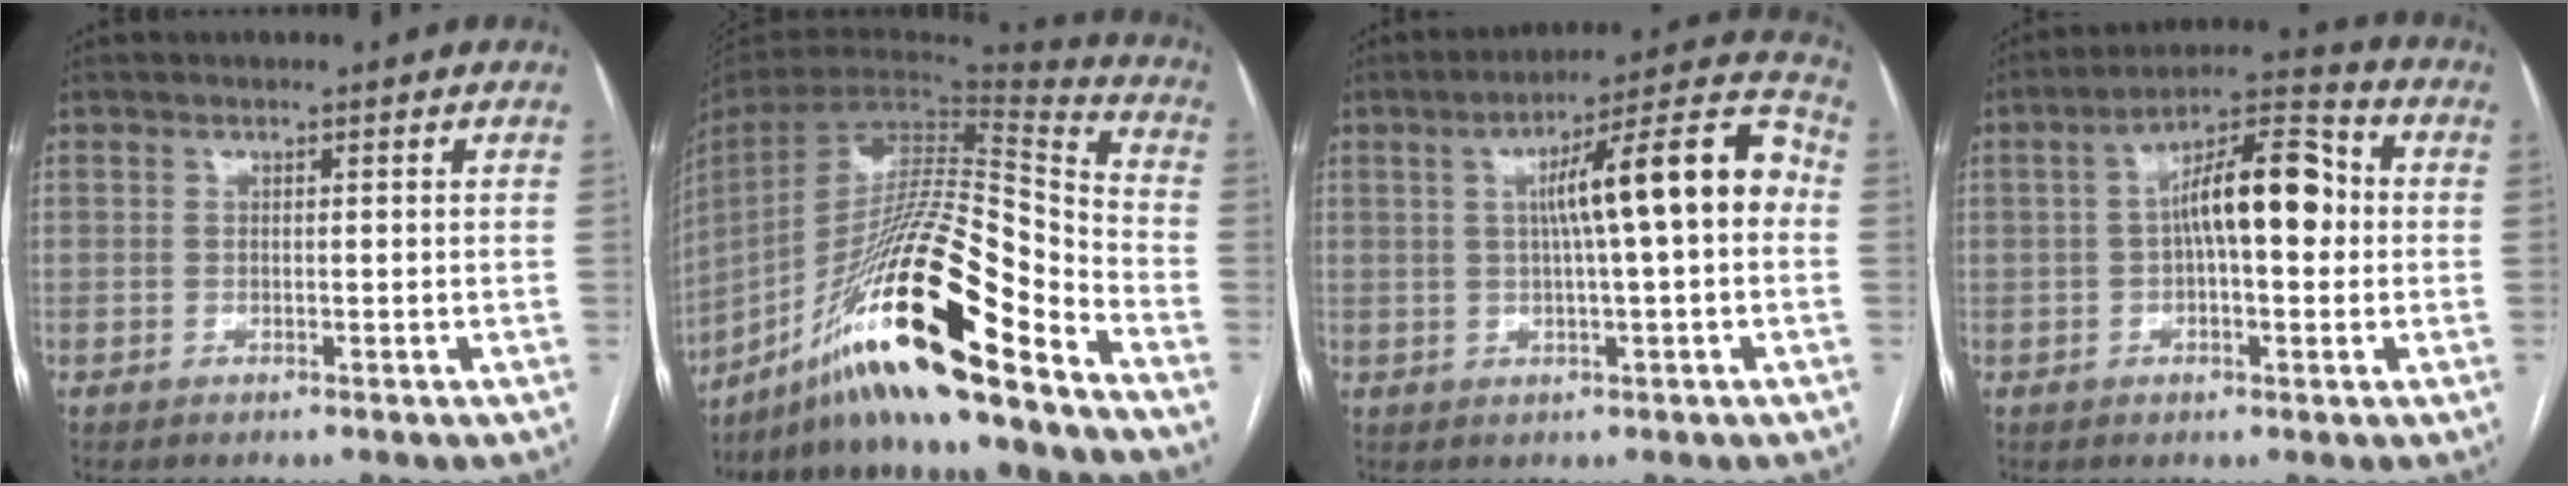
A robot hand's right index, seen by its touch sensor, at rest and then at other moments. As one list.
[{"total": 24.3, "force": [-16.4, 1.2, 18.0], "torque": [-0.323, -0.007, -0.291]}, {"total": 13.3, "force": [1.1, 1.1, 13.2], "torque": [-0.193, 0.036, 0.013]}, {"total": 11.4, "force": [0.6, 3.5, 10.8], "torque": [-0.188, 0.037, 0.007]}]